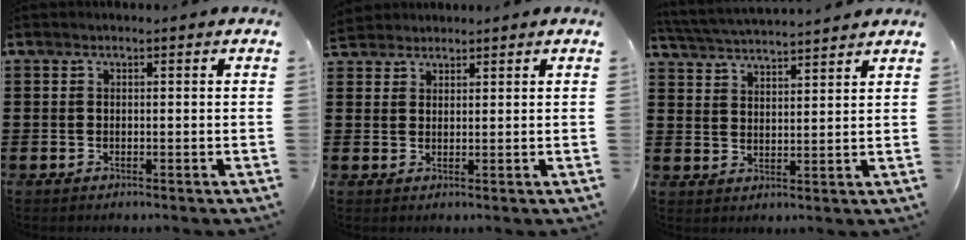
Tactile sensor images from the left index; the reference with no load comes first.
{"total": 2.1, "force": [1.9, 0.6, -0.2], "torque": [-0.002, 0.005, 0.039]}
{"total": 4.0, "force": [3.9, -0.4, 0.6], "torque": [-0.027, -0.024, 0.068]}